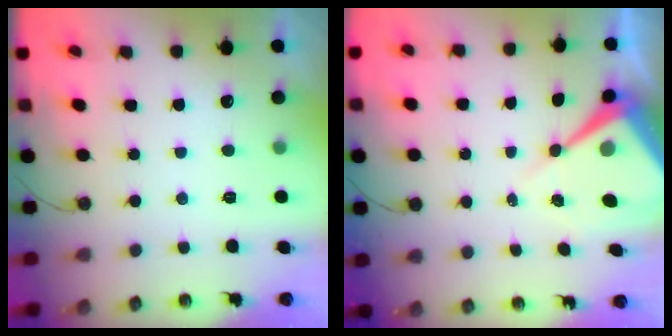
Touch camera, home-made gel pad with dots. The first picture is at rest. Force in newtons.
{"total": 9.4, "press": 9.3, "slide": 0.8}